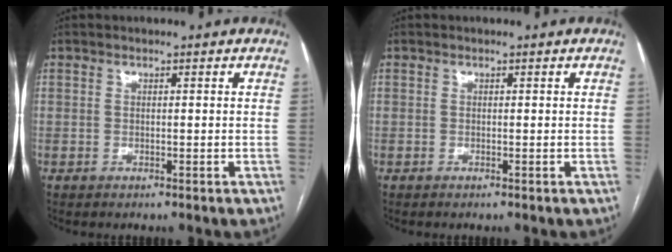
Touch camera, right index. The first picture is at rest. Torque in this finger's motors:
{"motor_torque": [0.08, 0.03, -0.03, 0.00]}